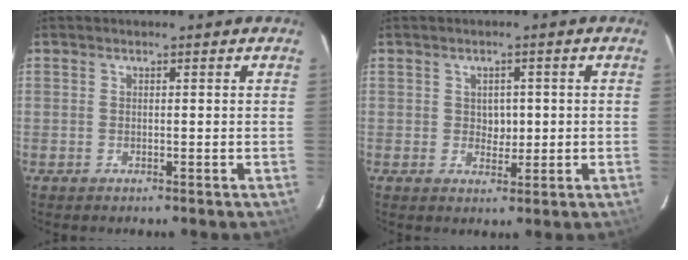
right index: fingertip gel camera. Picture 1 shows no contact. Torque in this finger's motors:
{"motor_torque": [-0.14, 0.00, -0.01, 0.00]}